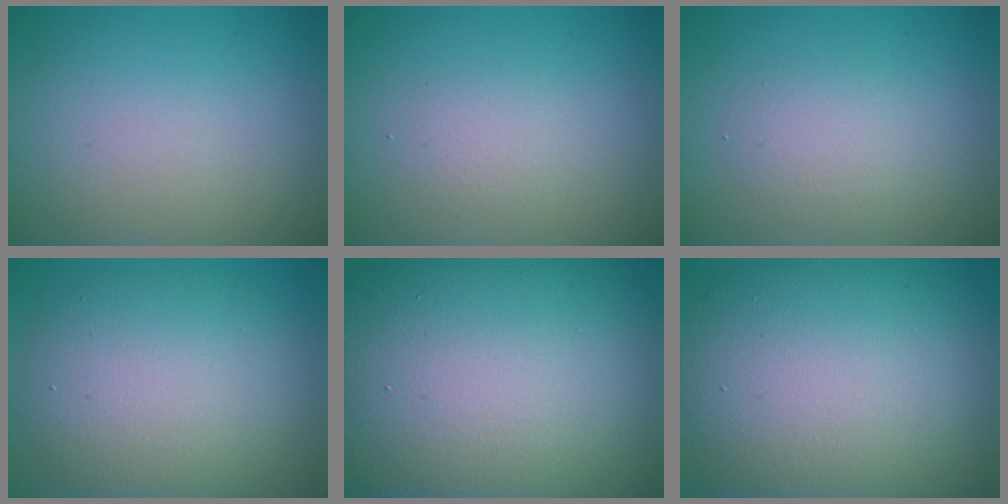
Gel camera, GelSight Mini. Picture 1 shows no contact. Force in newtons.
{"total": 1.3, "press": 1.3, "slide": 0.2}
{"total": 2.0, "press": 2.0, "slide": 0.1}
{"total": 8.7, "press": 8.6, "slide": 0.8}
{"total": 21.3, "press": 21.3, "slide": 0.9}
{"total": 15.5, "press": 15.4, "slide": 0.4}